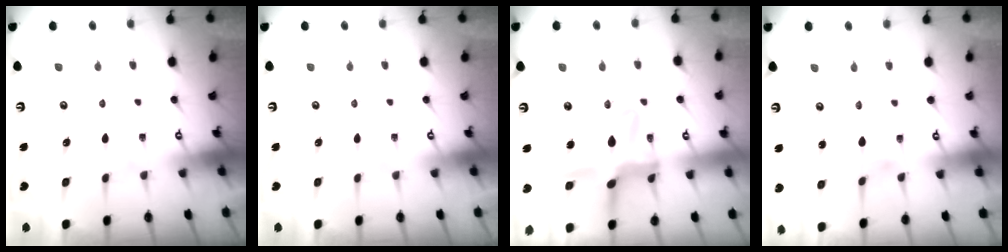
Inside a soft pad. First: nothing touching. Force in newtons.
{"total": 0.0}
{"total": 13.2, "press": 13.2, "slide": 1.2}
{"total": 0.0}